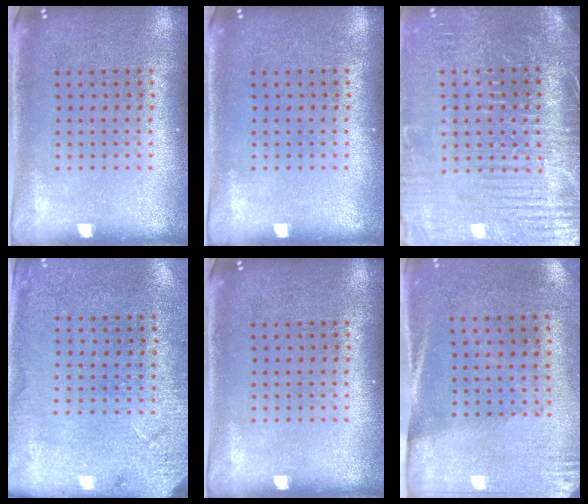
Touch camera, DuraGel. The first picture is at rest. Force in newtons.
{"total": 0.0}
{"total": 4.1, "press": 3.8, "slide": 1.4}
{"total": 2.6, "press": 2.3, "slide": 1.0}
{"total": 0.0}
{"total": 2.7, "press": 2.4, "slide": 1.4}